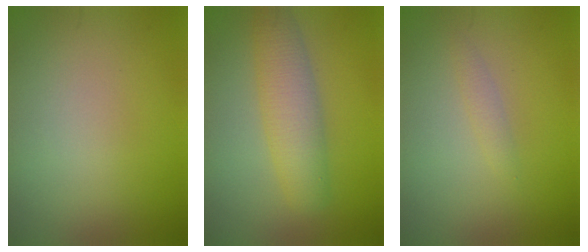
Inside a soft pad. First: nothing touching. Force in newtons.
{"total": 4.6, "press": 4.6, "slide": 0.2}
{"total": 0.9, "press": 0.9, "slide": 0.1}